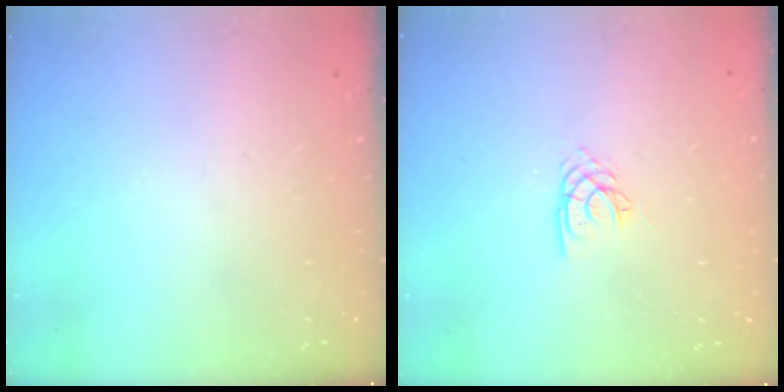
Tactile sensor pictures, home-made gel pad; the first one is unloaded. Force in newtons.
{"total": 2.0, "press": 2.0, "slide": 0.2}